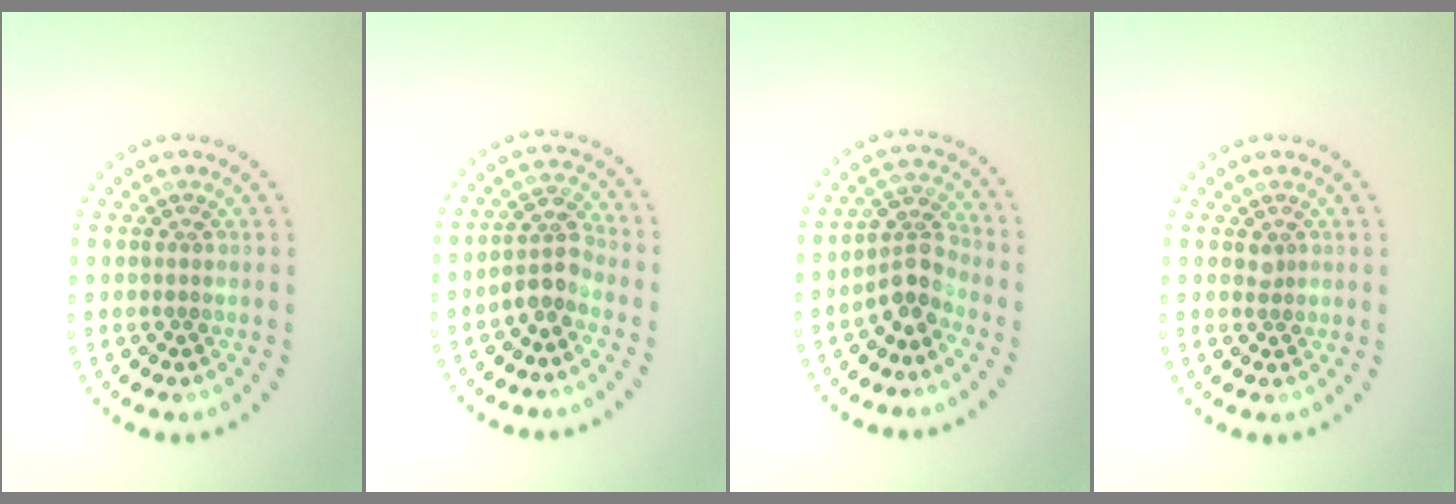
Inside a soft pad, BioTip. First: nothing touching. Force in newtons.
{"total": 2.5, "press": 2.0, "slide": 1.5}
{"total": 3.0, "press": 2.4, "slide": 1.8}
{"total": 0.7, "press": 0.5, "slide": 0.5}